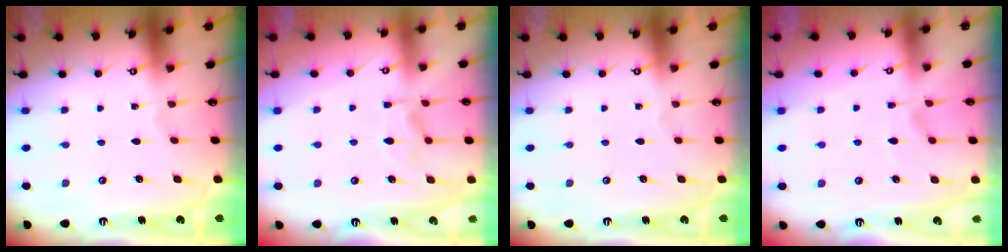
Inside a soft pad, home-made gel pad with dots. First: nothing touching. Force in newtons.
{"total": 7.4, "press": 7.3, "slide": 1.1}
{"total": 0.0}
{"total": 2.5, "press": 2.2, "slide": 1.2}